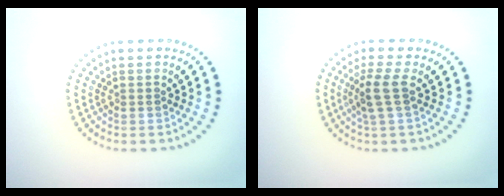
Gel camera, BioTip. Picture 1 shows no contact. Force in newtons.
{"total": 2.7, "press": 2.1, "slide": 1.7}